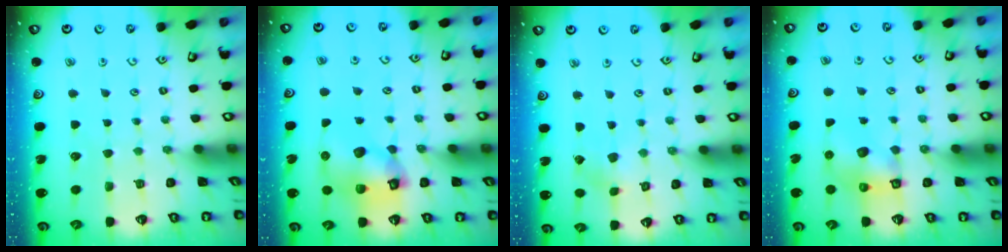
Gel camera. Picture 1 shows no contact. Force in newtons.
{"total": 11.1, "press": 11.0, "slide": 1.5}
{"total": 2.8, "press": 2.8, "slide": 0.1}
{"total": 6.4, "press": 6.4, "slide": 0.7}